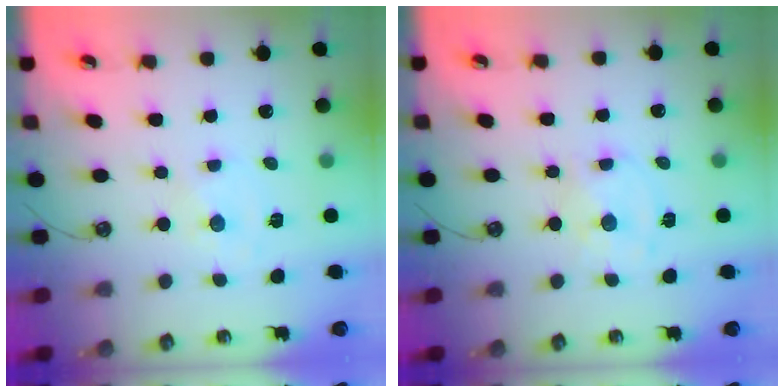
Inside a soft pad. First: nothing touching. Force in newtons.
{"total": 4.6, "press": 4.5, "slide": 1.0}